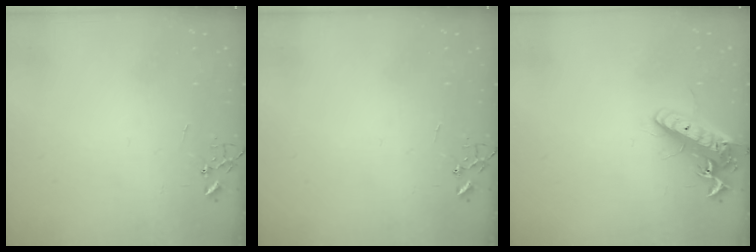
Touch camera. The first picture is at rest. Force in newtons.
{"total": 0.0}
{"total": 16.0, "press": 15.7, "slide": 3.1}